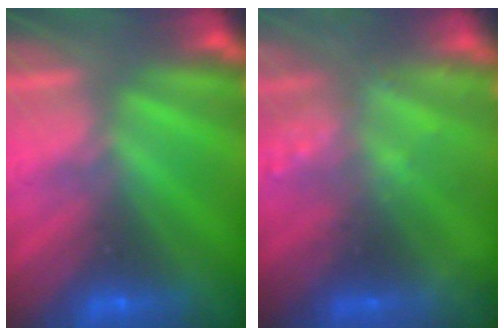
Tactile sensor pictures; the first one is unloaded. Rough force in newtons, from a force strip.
{"total": 2.3}